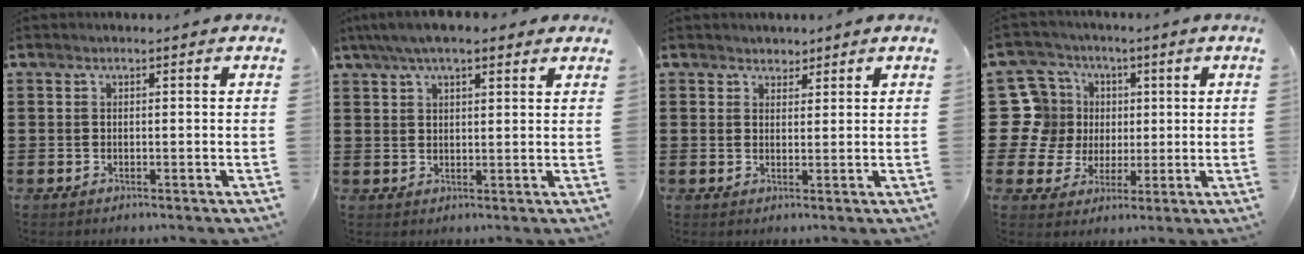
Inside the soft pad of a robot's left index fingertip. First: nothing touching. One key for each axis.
{"total": 5.3, "fx": 3.9, "fy": 1.5, "fz": 3.2, "tx": -0.069, "ty": 0.003, "tz": 0.071}
{"total": 1.7, "fx": 1.4, "fy": 0.9, "fz": -0.1, "tx": -0.003, "ty": 0.006, "tz": 0.026}
{"total": 12.1, "fx": 1.6, "fy": 11.2, "fz": 4.2, "tx": -0.148, "ty": 0.010, "tz": 0.037}